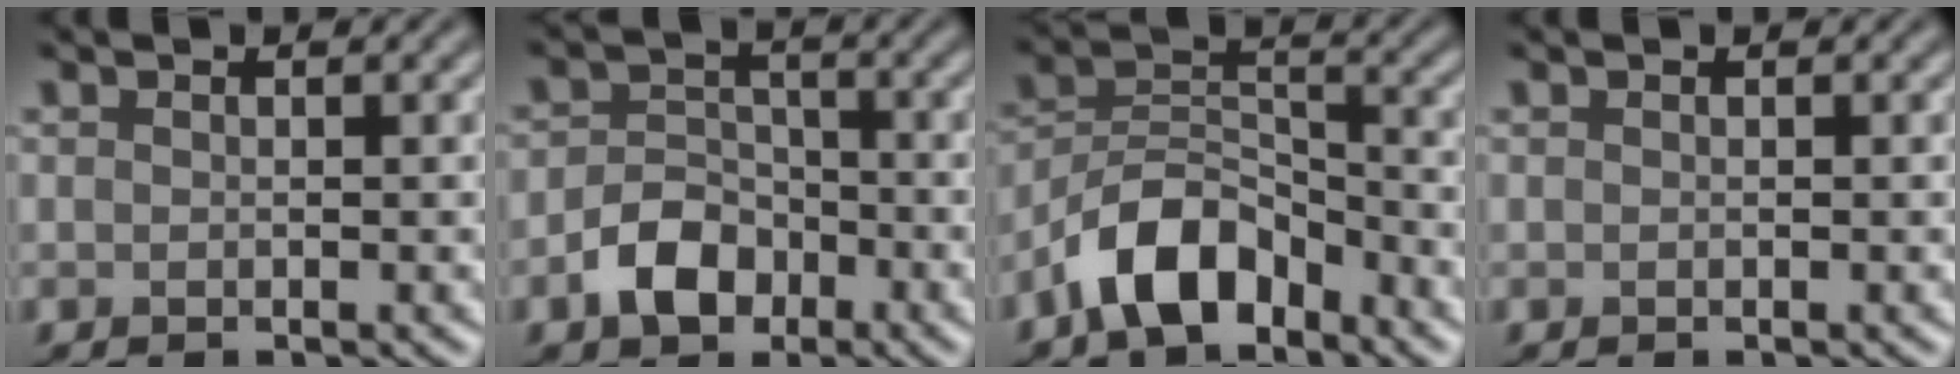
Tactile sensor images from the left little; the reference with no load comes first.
{"total": 4.0, "force": [-2.1, 2.8, 1.9], "torque": [-0.031, 0.003, -0.044]}
{"total": 6.4, "force": [-4.3, 3.1, 3.6], "torque": [-0.059, 0.010, -0.091]}
{"total": 0.0}